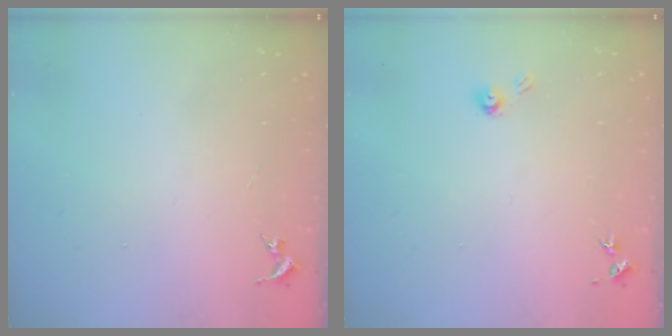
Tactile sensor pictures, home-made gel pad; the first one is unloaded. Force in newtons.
{"total": 4.0, "press": 4.0, "slide": 0.4}